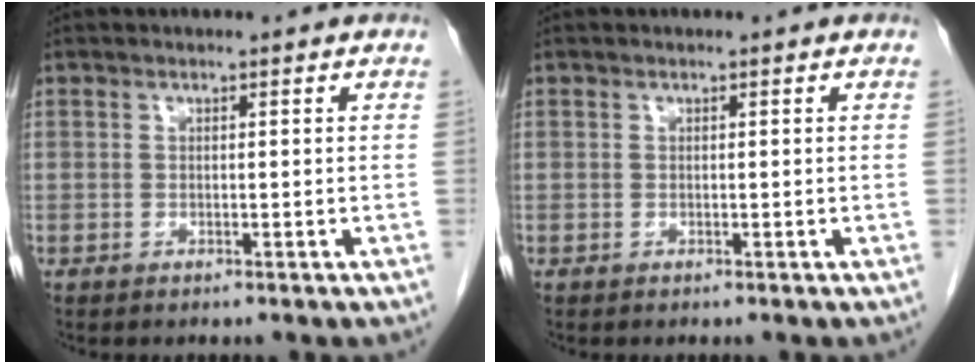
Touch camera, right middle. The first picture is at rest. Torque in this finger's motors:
{"motor_torque": [0.00, 0.00, 0.00, 0.01]}